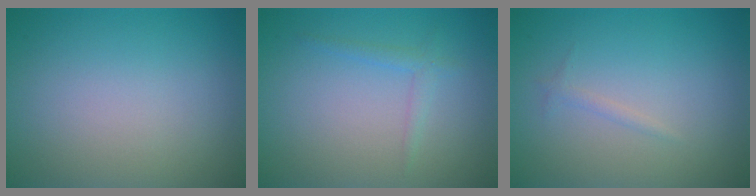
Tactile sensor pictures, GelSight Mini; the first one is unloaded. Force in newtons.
{"total": 1.2, "press": 1.2, "slide": 0.1}
{"total": 0.6, "press": 0.6, "slide": 0.1}